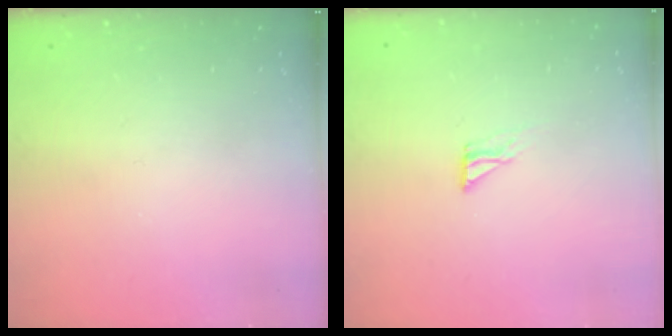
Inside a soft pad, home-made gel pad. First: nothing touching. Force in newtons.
{"total": 3.6, "press": 3.6, "slide": 0.3}